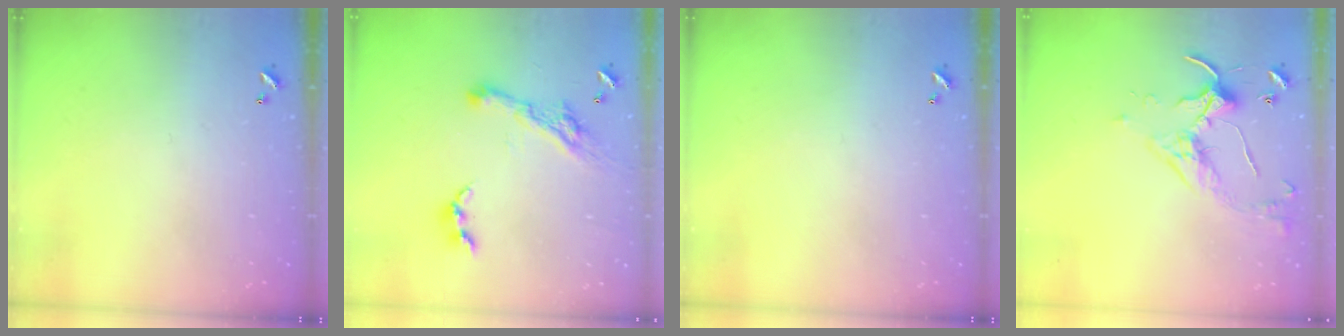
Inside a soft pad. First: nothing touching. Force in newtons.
{"total": 8.3, "press": 8.2, "slide": 1.2}
{"total": 0.0}
{"total": 3.9, "press": 3.9, "slide": 0.4}